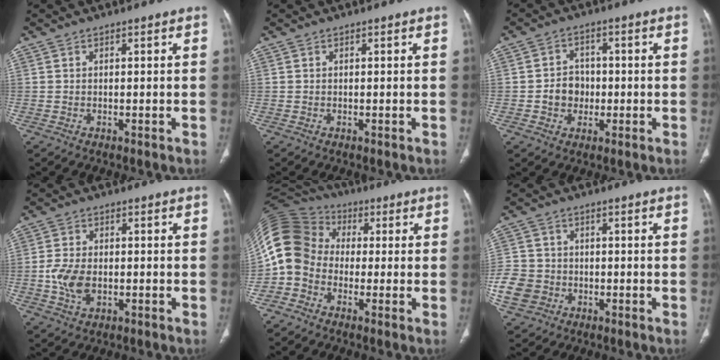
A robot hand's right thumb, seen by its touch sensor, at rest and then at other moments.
{"total": 0.0}
{"total": 5.3, "force": [-0.7, 4.8, 2.1], "torque": [-0.006, 0.015, -0.016]}
{"total": 6.3, "force": [-1.1, 4.2, 4.5], "torque": [-0.093, 0.004, -0.021]}
{"total": 13.1, "force": [-1.6, 11.2, 6.7], "torque": [-0.133, 0.052, -0.052]}
{"total": 8.7, "force": [-2.7, 7.8, 2.8], "torque": [-0.060, 0.017, -0.045]}